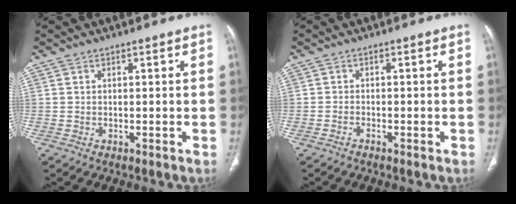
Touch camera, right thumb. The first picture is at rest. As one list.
[{"total": 0.8, "force": [-0.7, 0.2, 0.3], "torque": [-0.009, 0.005, -0.014]}]